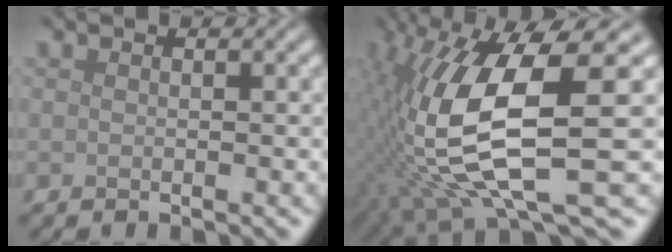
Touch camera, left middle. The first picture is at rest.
{"total": 12.6, "force": [-0.6, 4.0, 12.0], "torque": [-0.252, -0.023, -0.003]}